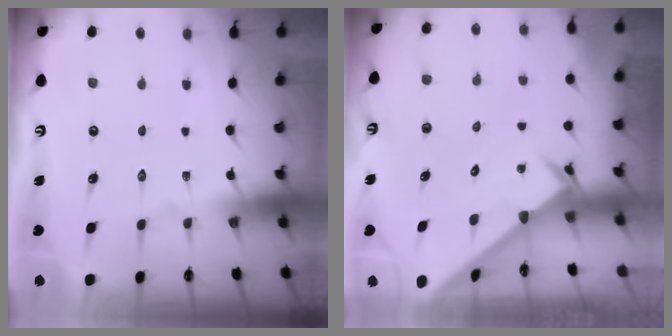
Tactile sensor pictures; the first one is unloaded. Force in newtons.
{"total": 2.5, "press": 2.5, "slide": 0.2}